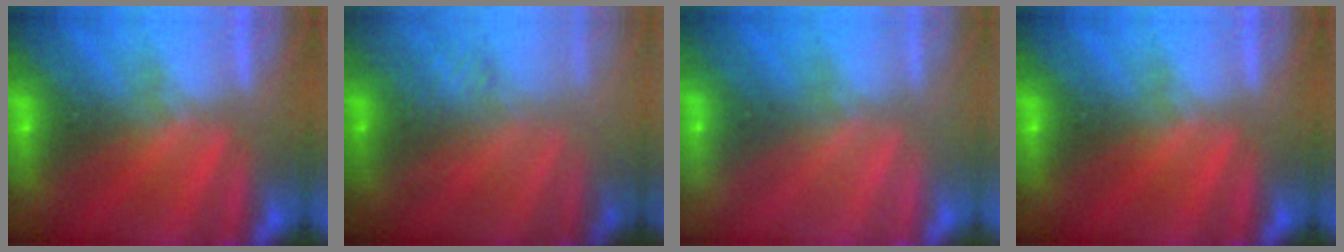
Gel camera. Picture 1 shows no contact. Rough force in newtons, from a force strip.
{"total": 2.5}
{"total": 3.0}
{"total": 0.0}